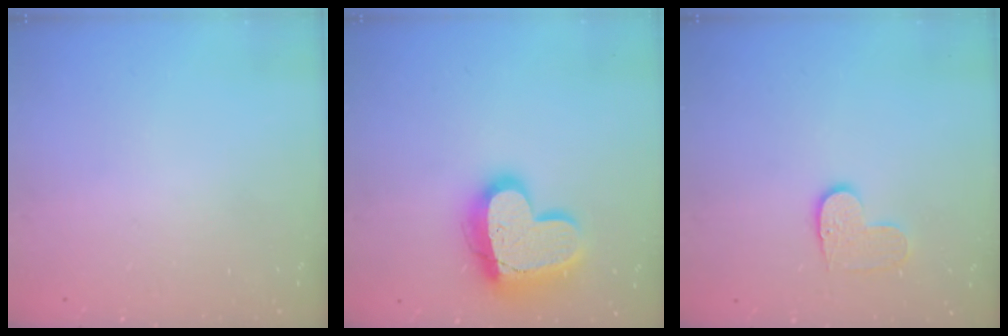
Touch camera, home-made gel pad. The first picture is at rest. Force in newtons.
{"total": 19.3, "press": 19.2, "slide": 2.0}
{"total": 6.1, "press": 6.1, "slide": 0.4}